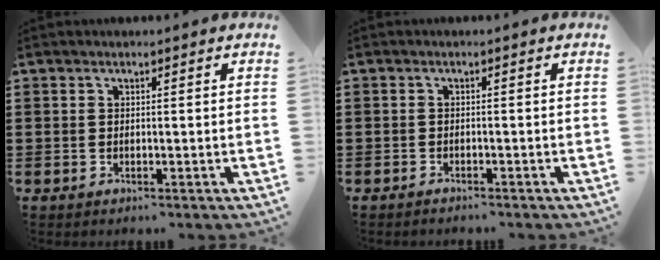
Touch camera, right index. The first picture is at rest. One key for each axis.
{"total": 0.9, "fx": -0.9, "fy": 0.1, "fz": 0.0, "tx": -0.002, "ty": 0.002, "tz": -0.020}